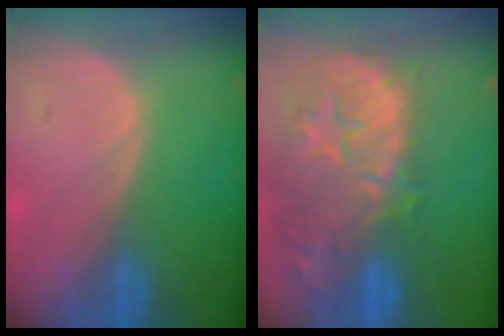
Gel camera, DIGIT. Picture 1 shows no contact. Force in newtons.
{"total": 15.1, "press": 12.0, "slide": 9.2}